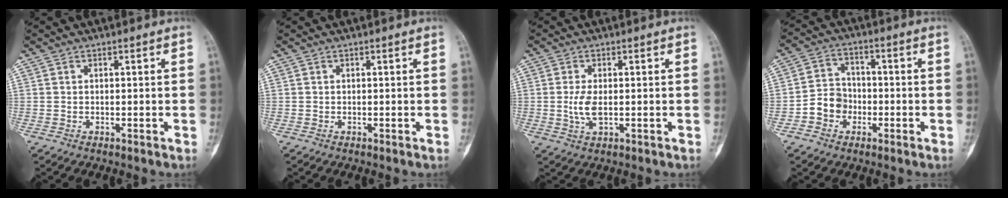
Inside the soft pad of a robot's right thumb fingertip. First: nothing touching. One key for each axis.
{"total": 0.0}
{"total": 4.0, "fx": -0.1, "fy": 1.8, "fz": 3.6, "tx": -0.081, "ty": -0.008, "tz": -0.001}
{"total": 6.8, "fx": -2.3, "fy": 5.9, "fz": 2.6, "tx": -0.017, "ty": 0.028, "tz": -0.048}